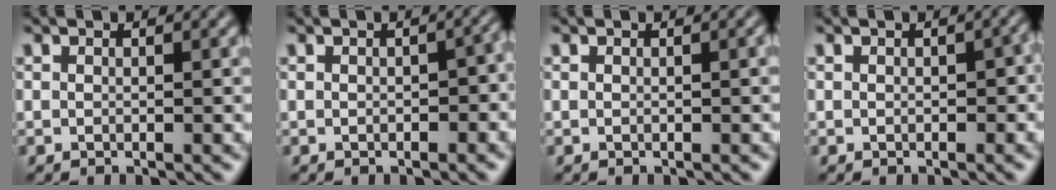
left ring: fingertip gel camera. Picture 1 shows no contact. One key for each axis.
{"total": 1.8, "fx": -0.2, "fy": 0.9, "fz": 1.5, "tx": -0.018, "ty": 0.001, "tz": -0.003}
{"total": 0.5, "fx": 0.1, "fy": 0.1, "fz": 0.5, "tx": -0.006, "ty": 0.001, "tz": 0.001}
{"total": 1.3, "fx": 0.0, "fy": 0.7, "fz": 1.1, "tx": -0.014, "ty": 0.001, "tz": 0.001}